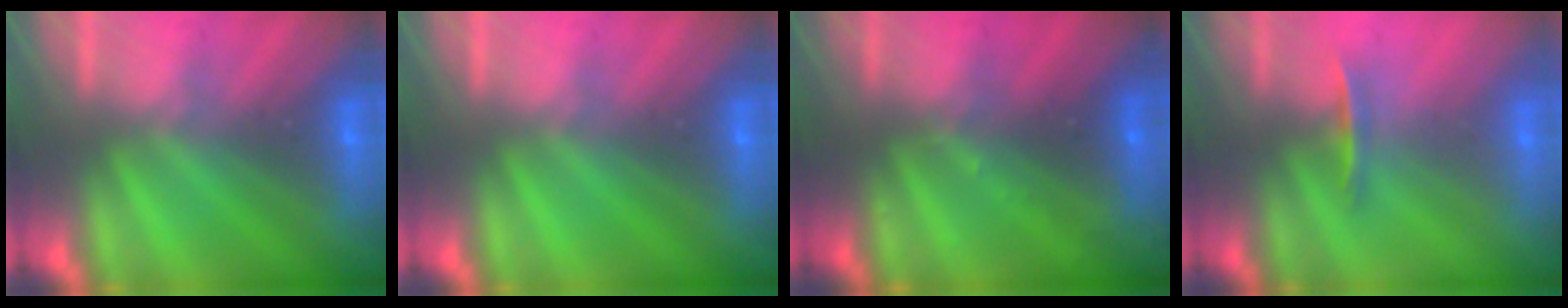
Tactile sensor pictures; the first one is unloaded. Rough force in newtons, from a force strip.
{"total": 0.0}
{"total": 2.6}
{"total": 1.2}